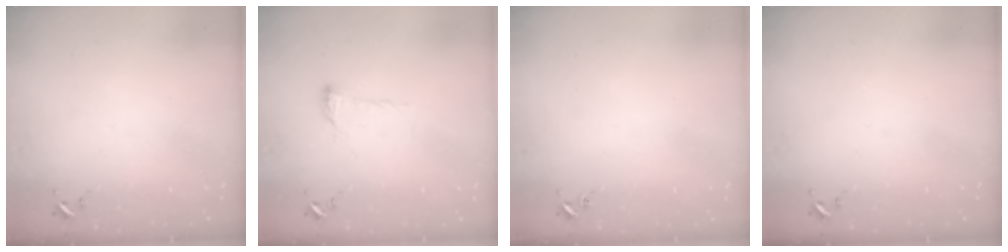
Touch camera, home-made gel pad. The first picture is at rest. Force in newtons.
{"total": 7.1, "press": 7.1, "slide": 0.8}
{"total": 0.9, "press": 0.8, "slide": 0.2}
{"total": 0.0}